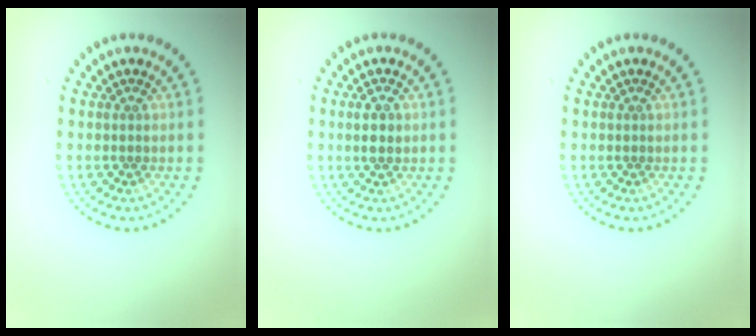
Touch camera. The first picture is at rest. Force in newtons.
{"total": 1.6, "press": 1.6, "slide": 0.3}
{"total": 0.0}